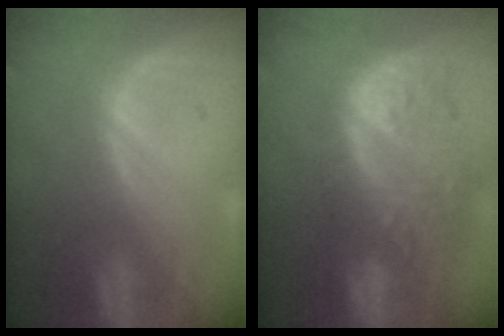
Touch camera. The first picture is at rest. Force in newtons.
{"total": 12.2, "press": 10.9, "slide": 5.6}